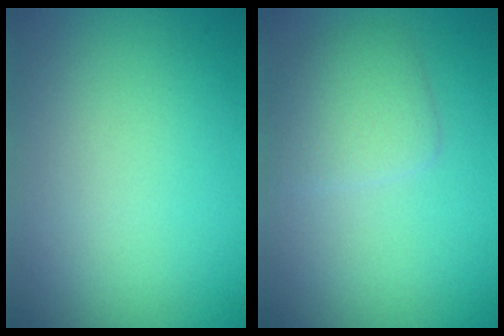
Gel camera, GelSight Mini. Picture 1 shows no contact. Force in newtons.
{"total": 2.6, "press": 2.6, "slide": 0.1}